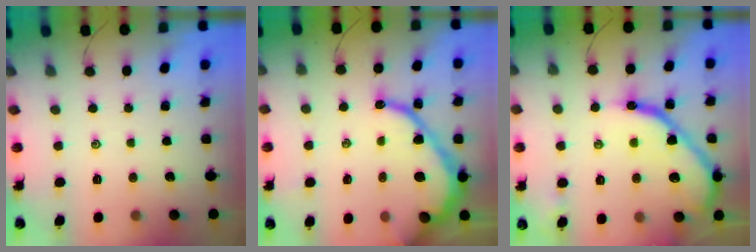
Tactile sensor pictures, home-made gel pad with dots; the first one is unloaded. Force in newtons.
{"total": 16.2, "press": 16.2, "slide": 1.5}
{"total": 17.4, "press": 17.3, "slide": 1.5}